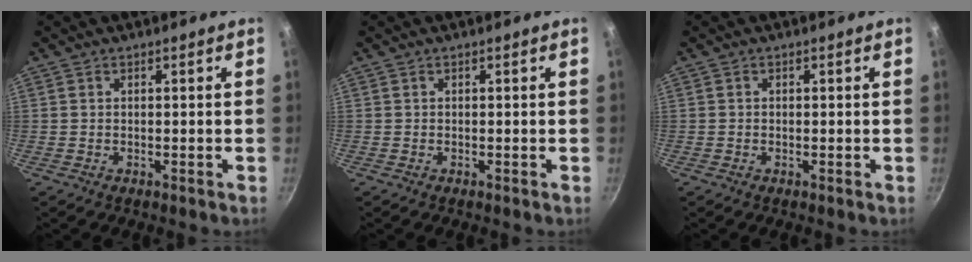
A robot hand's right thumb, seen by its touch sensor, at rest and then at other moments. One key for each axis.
{"total": 0.0}
{"total": 0.0}